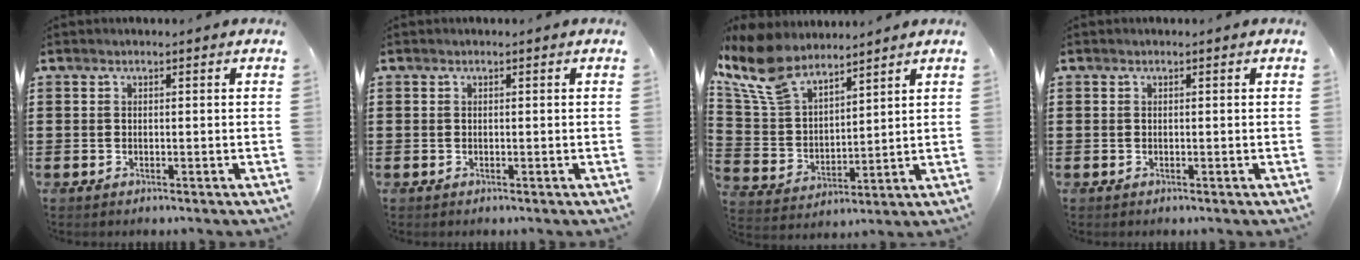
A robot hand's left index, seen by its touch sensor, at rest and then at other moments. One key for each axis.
{"total": 0.0}
{"total": 10.5, "fx": 8.6, "fy": 3.9, "fz": 4.5, "tx": -0.122, "ty": -0.028, "tz": 0.166}
{"total": 0.0}